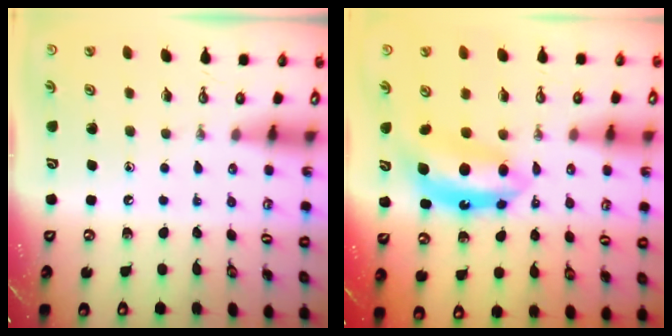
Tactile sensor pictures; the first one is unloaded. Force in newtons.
{"total": 9.2, "press": 9.2, "slide": 0.9}